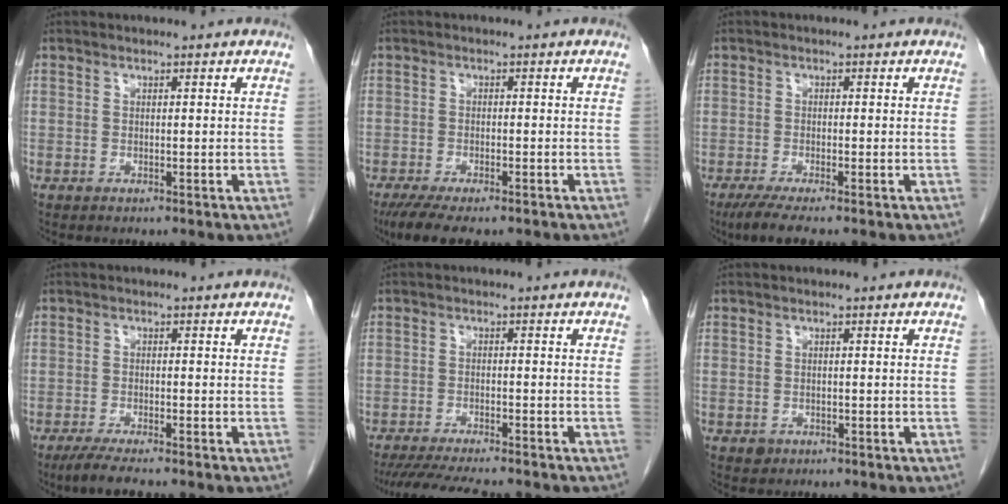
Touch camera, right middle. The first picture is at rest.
{"total": 8.4, "force": [-6.5, 2.2, 4.7], "torque": [-0.072, -0.014, -0.101]}
{"total": 4.3, "force": [-3.2, 0.0, 2.9], "torque": [-0.055, -0.013, -0.058]}
{"total": 4.3, "force": [-3.4, 0.1, 2.6], "torque": [-0.052, -0.013, -0.061]}
{"total": 10.5, "force": [-9.3, 1.0, 4.8], "torque": [-0.069, -0.020, -0.138]}
{"total": 1.0, "force": [-0.5, 0.8, 0.1], "torque": [-0.001, 0.002, -0.005]}